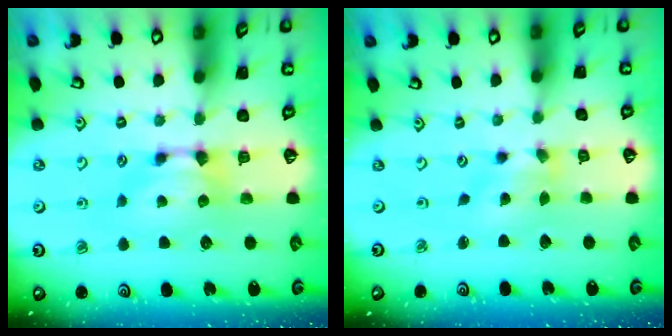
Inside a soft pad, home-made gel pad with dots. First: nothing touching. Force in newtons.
{"total": 1.3, "press": 0.6, "slide": 1.1}